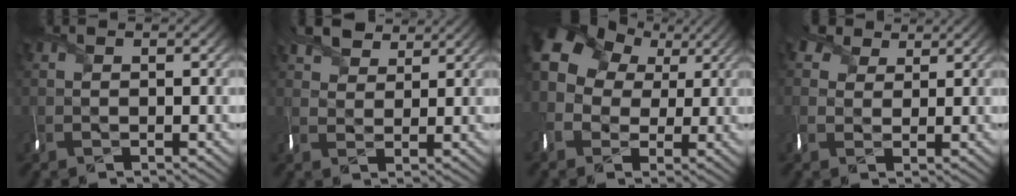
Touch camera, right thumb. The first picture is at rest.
{"total": 4.1, "force": [3.6, 1.8, 0.6], "torque": [-0.026, 0.010, 0.065]}
{"total": 11.6, "force": [2.5, 9.9, 5.6], "torque": [-0.163, 0.015, 0.026]}
{"total": 2.6, "force": [1.9, 1.8, -0.4], "torque": [-0.006, 0.006, 0.029]}